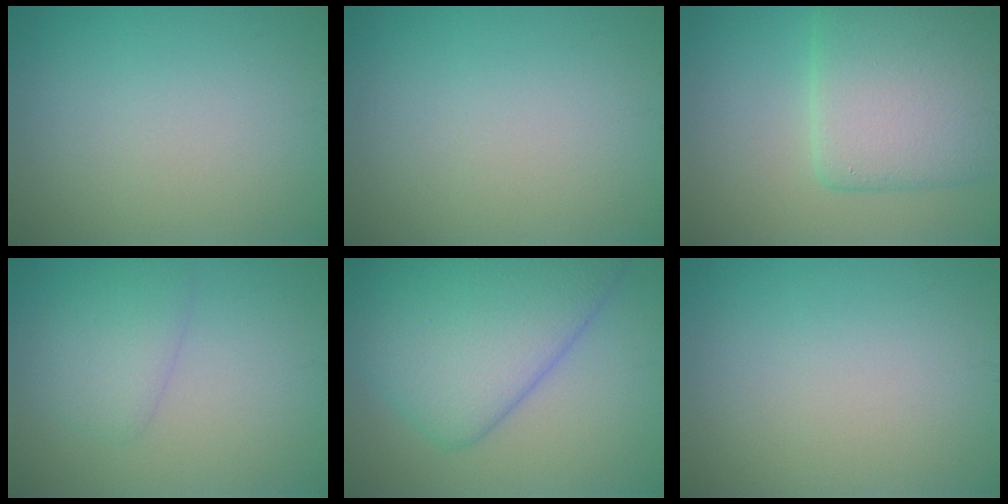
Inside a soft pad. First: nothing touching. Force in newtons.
{"total": 0.0}
{"total": 8.1, "press": 8.1, "slide": 0.4}
{"total": 2.6, "press": 2.6, "slide": 0.1}
{"total": 10.0, "press": 10.0, "slide": 0.2}
{"total": 0.0}